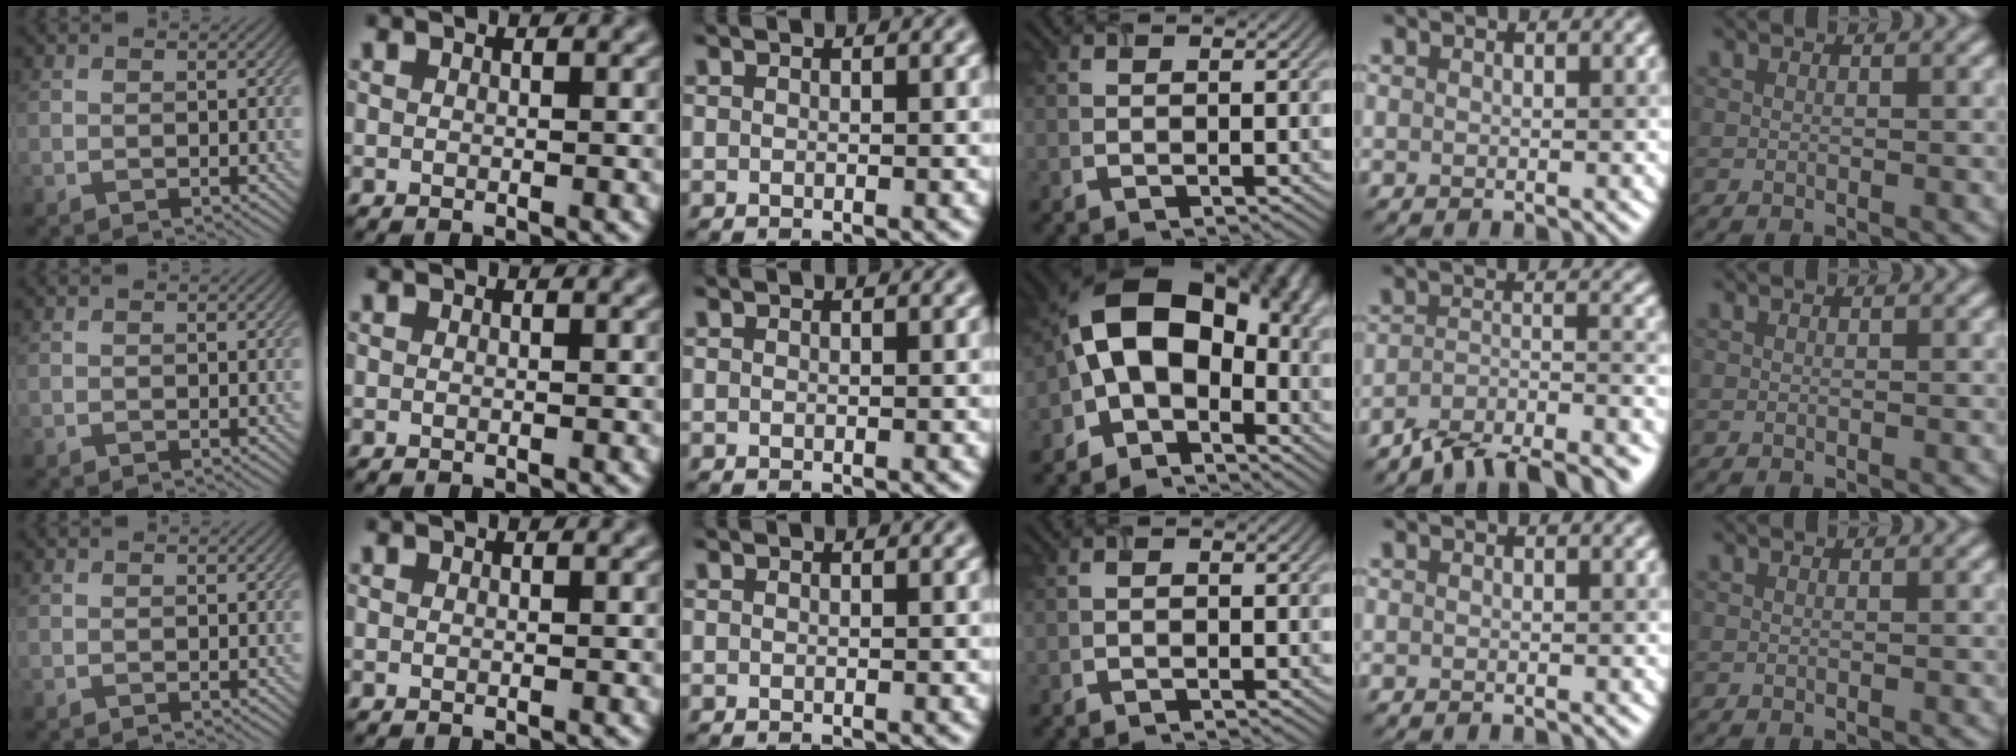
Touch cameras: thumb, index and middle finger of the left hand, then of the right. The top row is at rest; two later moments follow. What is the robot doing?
{"motion": "lift_and_place", "object": "timer"}